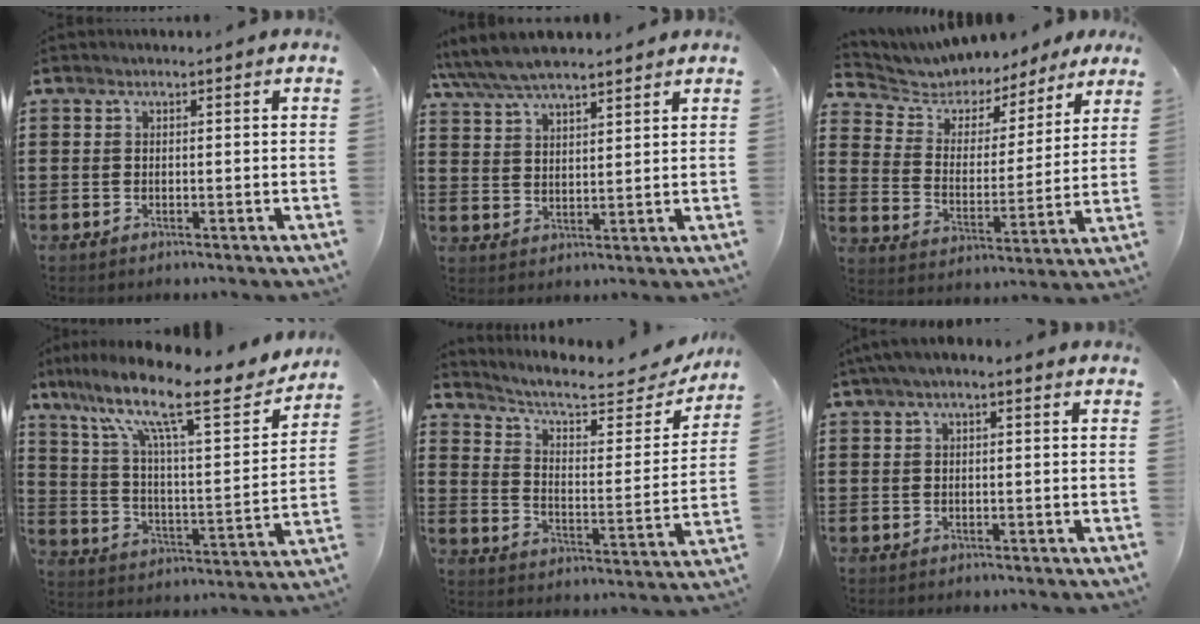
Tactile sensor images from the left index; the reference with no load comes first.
{"total": 6.2, "force": [5.6, 1.5, 2.2], "torque": [-0.063, -0.015, 0.102]}
{"total": 5.4, "force": [5.0, 2.0, 0.5], "torque": [-0.045, -0.036, 0.083]}
{"total": 14.9, "force": [10.4, 2.6, 10.3], "torque": [-0.217, -0.055, 0.165]}
{"total": 6.4, "force": [5.3, 1.1, 3.4], "torque": [-0.091, -0.035, 0.085]}
{"total": 1.6, "force": [-0.2, 0.6, 1.5], "torque": [-0.026, 0.003, -0.006]}